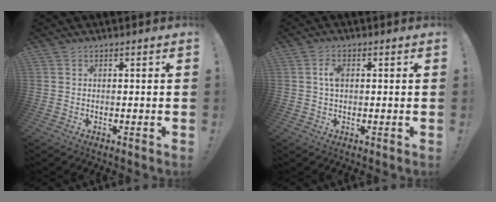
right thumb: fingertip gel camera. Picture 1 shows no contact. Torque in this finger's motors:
{"motor_torque": [0.00, 0.00, 0.00, 0.00, 0.00]}